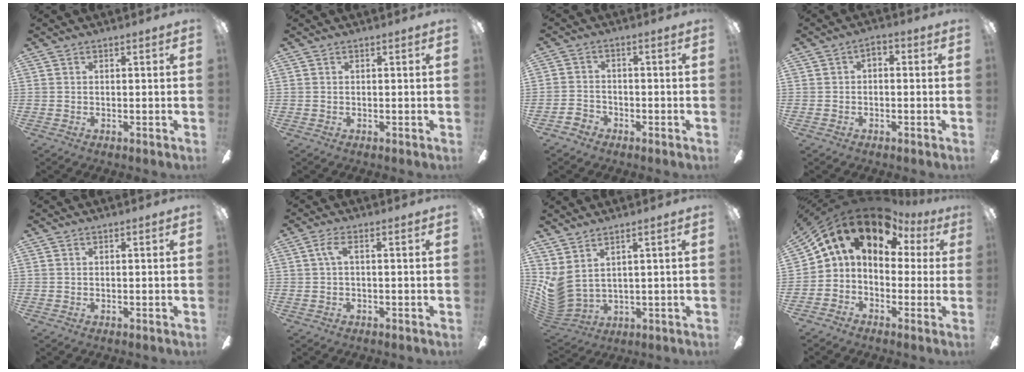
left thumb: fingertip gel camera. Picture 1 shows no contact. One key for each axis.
{"total": 0.0}
{"total": 3.3, "fx": -2.4, "fy": 2.1, "fz": 0.6, "tx": -0.013, "ty": 0.012, "tz": -0.048}
{"total": 2.1, "fx": -0.9, "fy": 1.5, "fz": 1.0, "tx": -0.019, "ty": 0.011, "tz": -0.019}
{"total": 0.0}
{"total": 3.5, "fx": 0.5, "fy": 1.0, "fz": 3.3, "tx": -0.073, "ty": 0.007, "tz": 0.004}
{"total": 5.5, "fx": 2.4, "fy": 3.0, "fz": 3.9, "tx": -0.099, "ty": -0.025, "tz": 0.046}
{"total": 14.6, "fx": 7.5, "fy": 9.0, "fz": 8.7, "tx": -0.161, "ty": -0.034, "tz": 0.133}